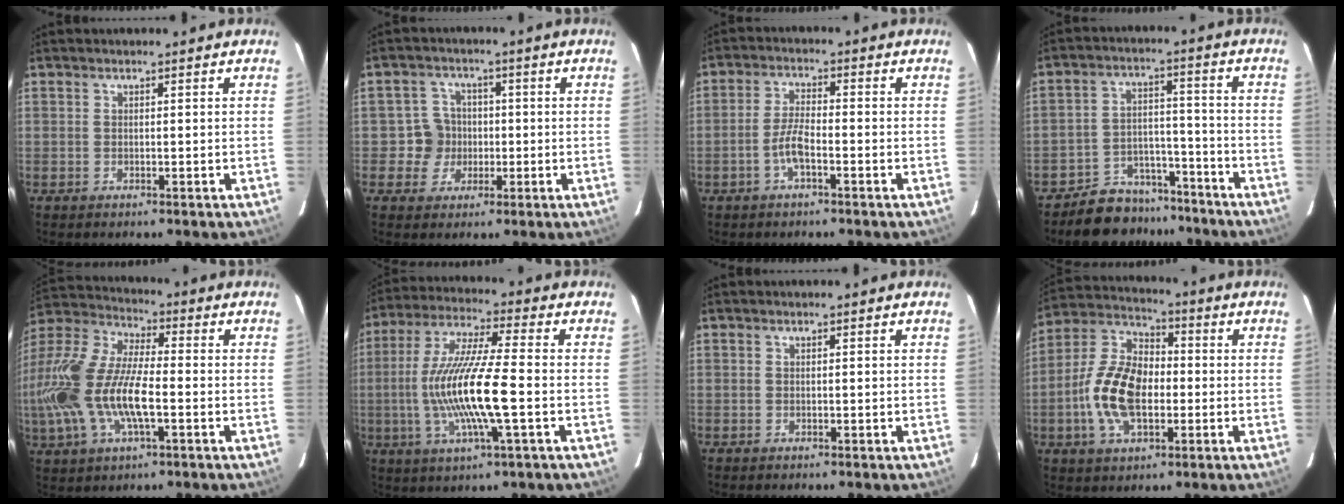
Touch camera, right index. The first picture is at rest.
{"total": 5.1, "force": [-0.8, 5.1, 0.1], "torque": [0.003, 0.014, -0.017]}
{"total": 4.5, "force": [-2.1, 1.1, 3.8], "torque": [-0.085, 0.005, -0.042]}
{"total": 10.4, "force": [-8.7, 5.4, 1.8], "torque": [-0.042, 0.041, -0.119]}
{"total": 21.4, "force": [-3.8, 8.7, 19.2], "torque": [-0.401, -0.015, -0.076]}
{"total": 15.6, "force": [-2.6, 1.4, 15.3], "torque": [-0.300, -0.006, -0.049]}
{"total": 0.0}
{"total": 14.6, "force": [-2.7, 8.4, 11.7], "torque": [-0.243, 0.012, -0.052]}